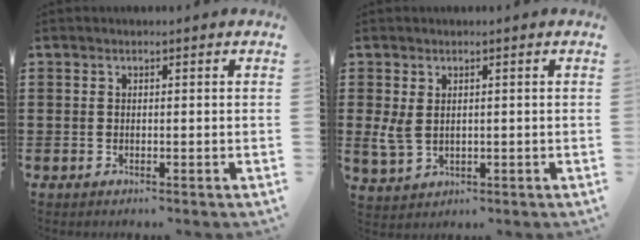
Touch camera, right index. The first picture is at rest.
{"total": 3.3, "force": [0.8, 2.2, 2.3], "torque": [-0.063, 0.000, 0.012]}